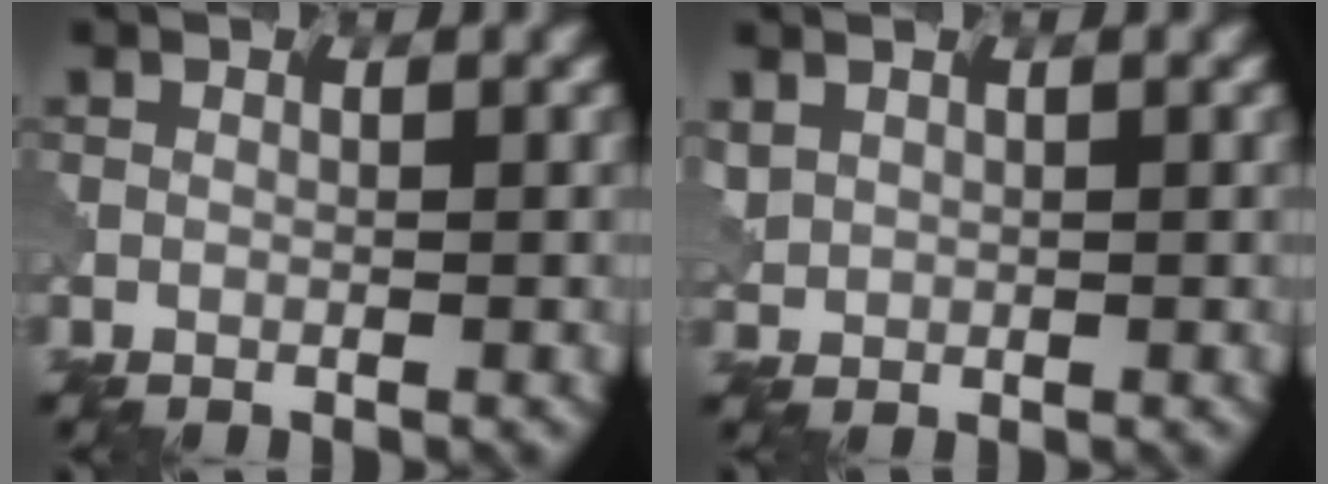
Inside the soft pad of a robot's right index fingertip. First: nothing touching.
{"total": 1.7, "force": [0.8, 1.4, 0.6], "torque": [-0.017, 0.005, 0.018]}